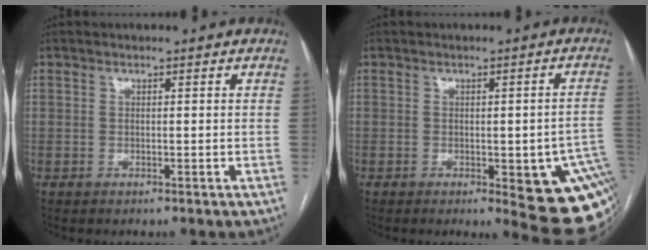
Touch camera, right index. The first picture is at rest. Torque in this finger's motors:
{"motor_torque": [1.48, -0.66, 0.67, 0.10]}